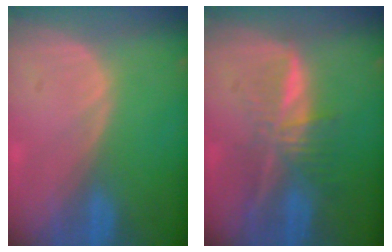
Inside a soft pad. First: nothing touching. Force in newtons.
{"total": 7.0, "press": 6.0, "slide": 3.7}